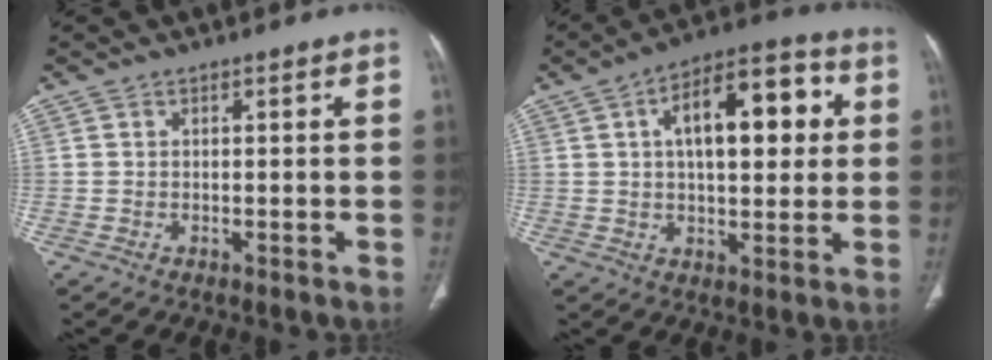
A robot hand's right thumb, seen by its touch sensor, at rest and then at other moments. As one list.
[{"total": 16.8, "force": [3.8, 8.0, 14.3], "torque": [-0.182, 0.021, 0.053]}]